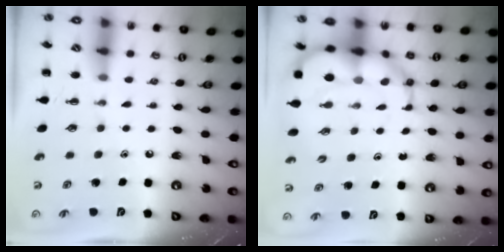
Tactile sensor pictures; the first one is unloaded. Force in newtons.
{"total": 11.5, "press": 11.0, "slide": 3.4}